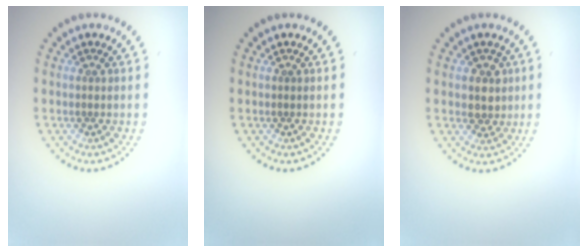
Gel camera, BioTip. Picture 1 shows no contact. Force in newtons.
{"total": 0.0}
{"total": 2.3, "press": 2.1, "slide": 1.0}